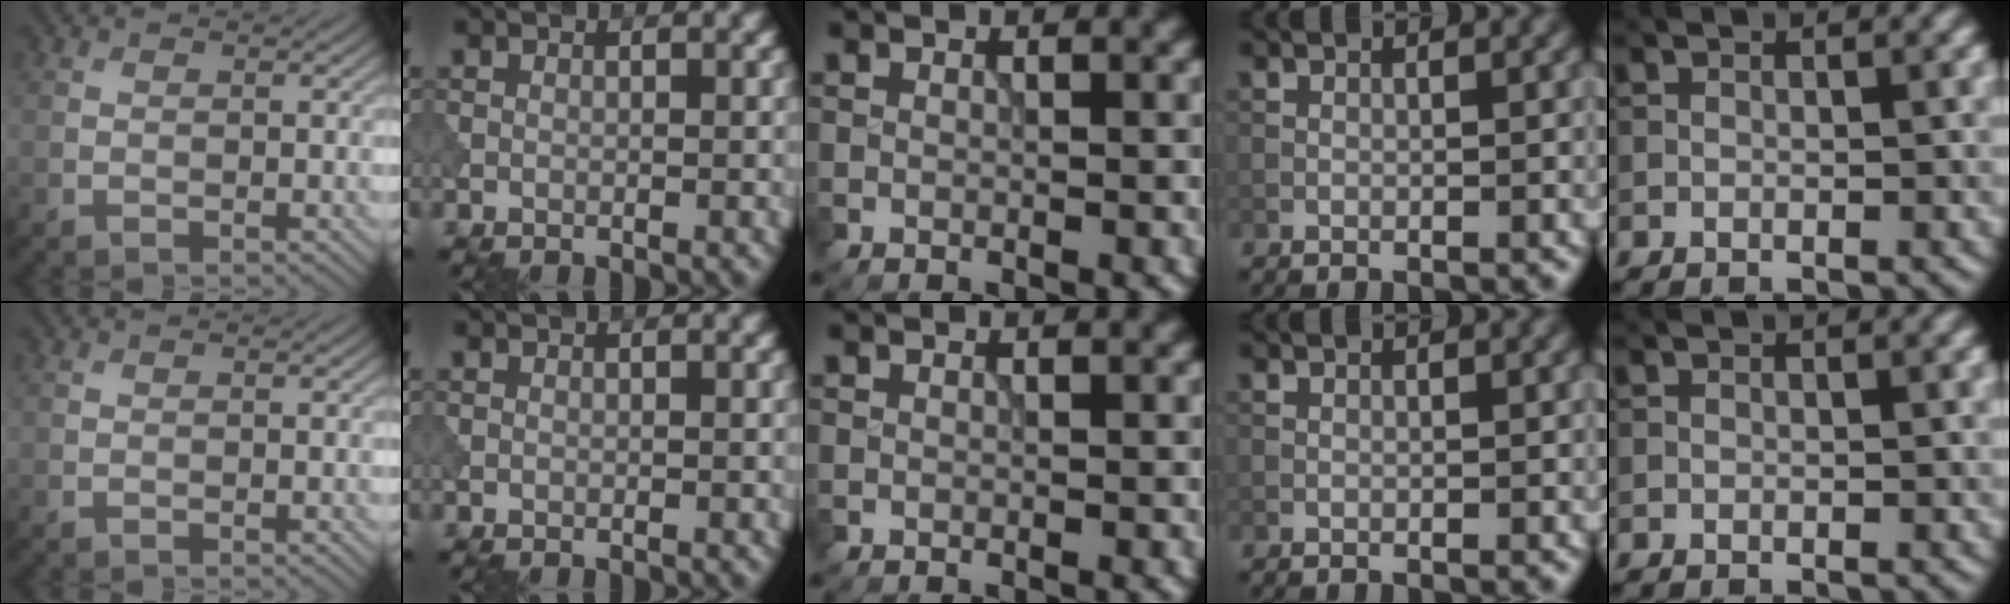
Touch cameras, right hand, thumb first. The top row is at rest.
{}